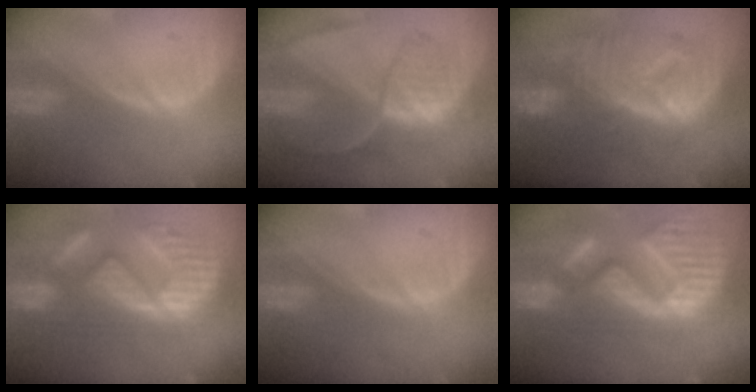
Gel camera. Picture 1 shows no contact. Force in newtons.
{"total": 9.2, "press": 7.6, "slide": 5.1}
{"total": 12.6, "press": 12.5, "slide": 1.2}
{"total": 12.3, "press": 11.6, "slide": 4.0}
{"total": 0.0}
{"total": 15.2, "press": 12.6, "slide": 8.4}